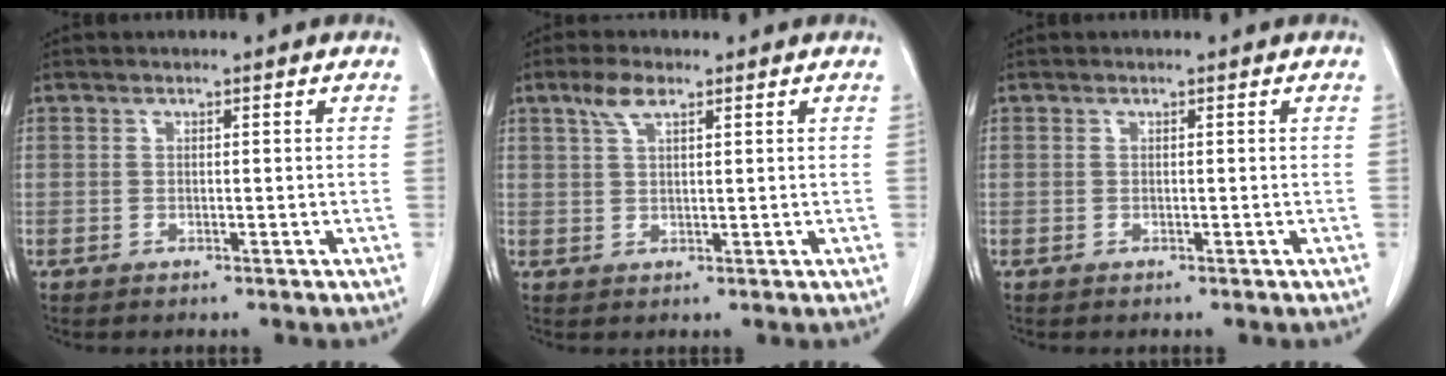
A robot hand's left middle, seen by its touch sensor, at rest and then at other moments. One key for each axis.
{"total": 3.5, "fx": 2.2, "fy": 1.1, "fz": 2.5, "tx": -0.059, "ty": 0.009, "tz": 0.046}
{"total": 0.0}